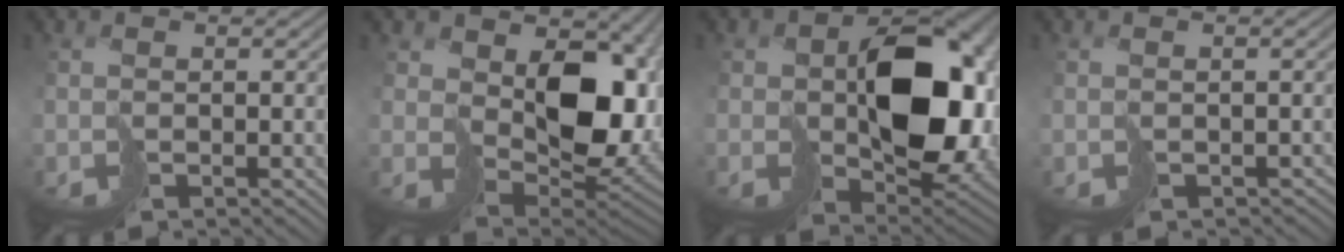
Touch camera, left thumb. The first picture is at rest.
{"total": 13.7, "force": [2.6, 9.3, 9.7], "torque": [-0.164, -0.023, 0.068]}
{"total": 15.0, "force": [1.3, 10.5, 10.7], "torque": [-0.147, -0.024, 0.046]}
{"total": 1.8, "force": [-1.0, 1.3, 0.8], "torque": [-0.004, -0.009, -0.016]}